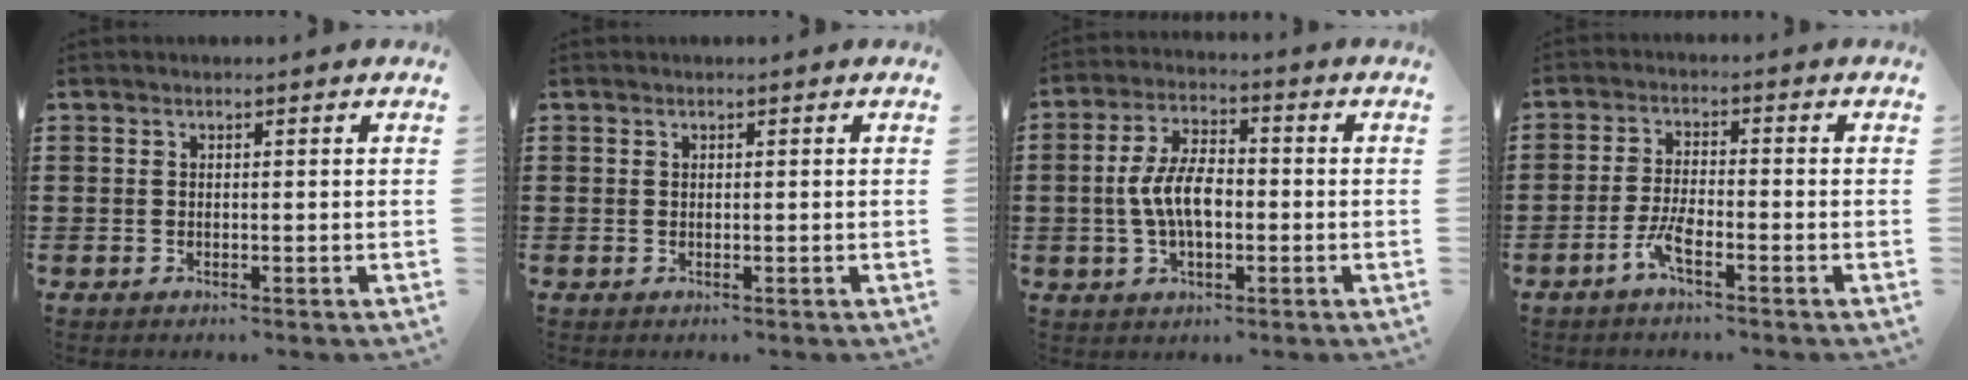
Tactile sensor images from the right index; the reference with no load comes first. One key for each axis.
{"total": 0.0}
{"total": 7.4, "fx": -0.8, "fy": 3.5, "fz": 6.4, "tx": -0.143, "ty": 0.000, "tz": -0.021}
{"total": 4.0, "fx": -2.3, "fy": 0.7, "fz": 3.1, "tx": -0.081, "ty": -0.006, "tz": -0.050}